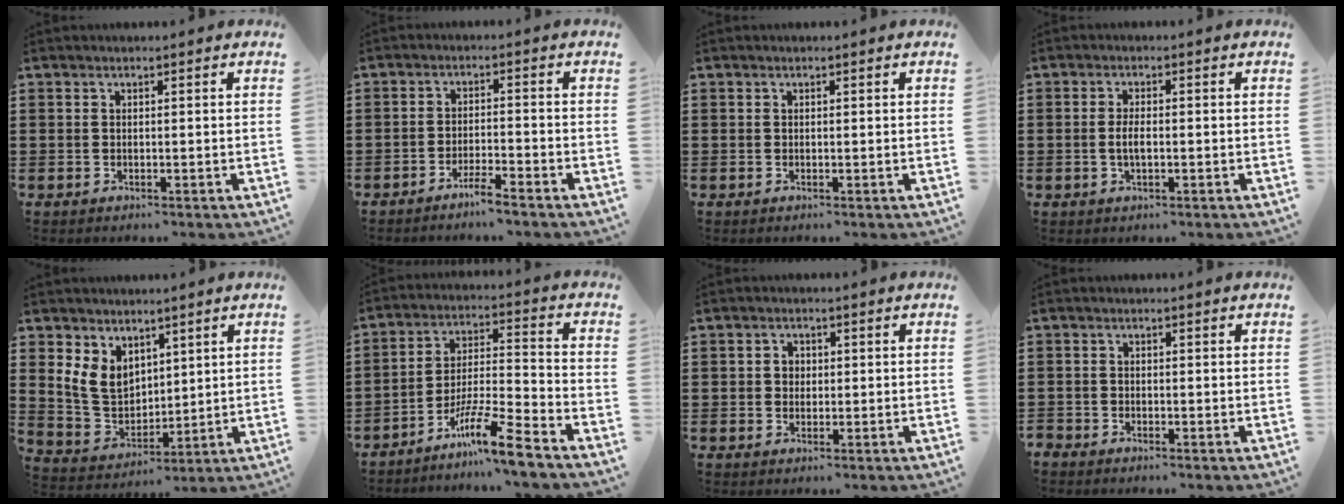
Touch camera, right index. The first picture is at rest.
{"total": 3.2, "force": [-3.0, -0.3, 1.0], "torque": [-0.025, 0.000, -0.060]}
{"total": 0.0}
{"total": 2.5, "force": [-0.4, 0.9, 2.3], "torque": [-0.051, -0.002, -0.010]}
{"total": 7.2, "force": [3.2, 5.6, 3.2], "torque": [-0.099, 0.003, 0.061]}
{"total": 10.3, "force": [-8.2, 0.2, 6.2], "torque": [-0.113, 0.009, -0.161]}
{"total": 1.8, "force": [0.1, 1.6, 0.7], "torque": [-0.018, 0.010, 0.000]}
{"total": 1.0, "force": [-0.9, 0.3, -0.1], "torque": [0.000, 0.002, -0.021]}